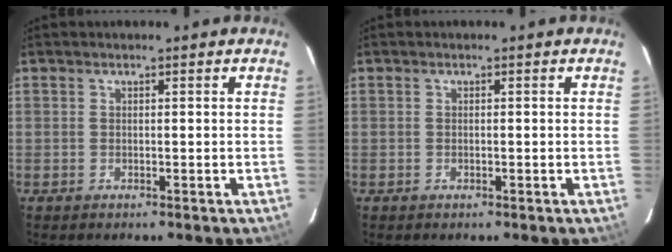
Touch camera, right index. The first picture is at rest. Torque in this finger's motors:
{"motor_torque": [-0.08, 0.00, -0.03, 0.00]}